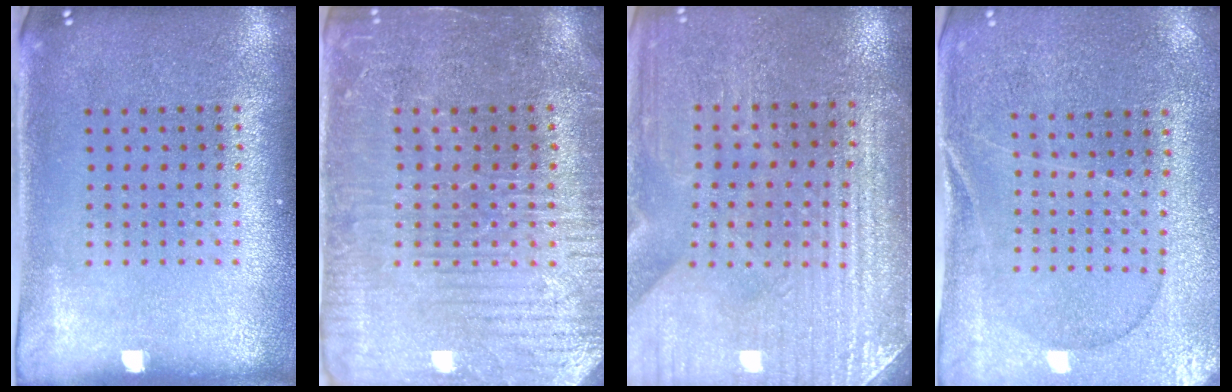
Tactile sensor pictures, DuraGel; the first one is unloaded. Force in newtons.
{"total": 3.7, "press": 3.5, "slide": 1.1}
{"total": 3.2, "press": 3.2, "slide": 0.3}
{"total": 0.6, "press": 0.5, "slide": 0.3}